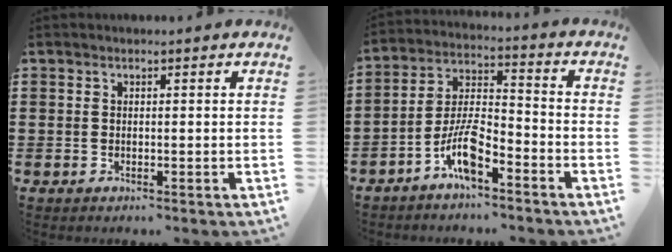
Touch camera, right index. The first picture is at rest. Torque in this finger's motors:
{"motor_torque": [2.14, 0.00, 0.41, 0.16]}